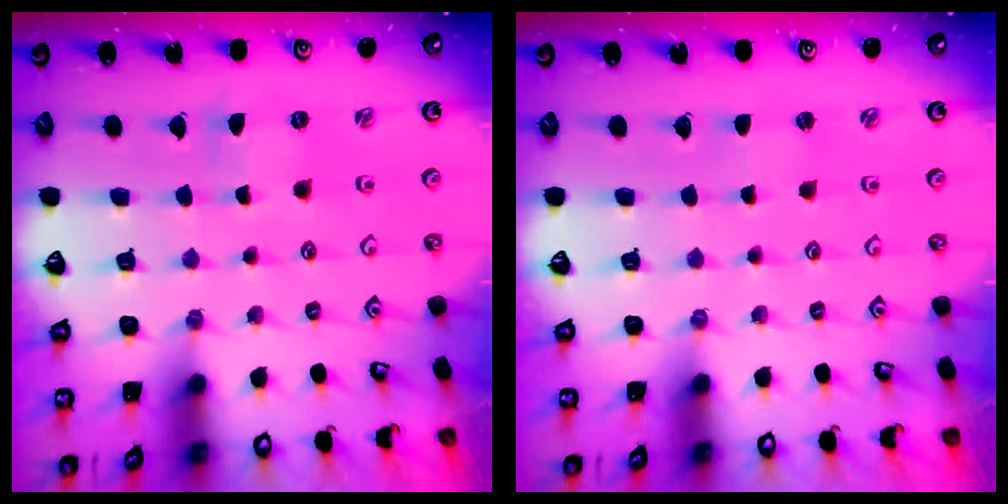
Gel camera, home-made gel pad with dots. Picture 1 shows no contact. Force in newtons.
{"total": 0.0}